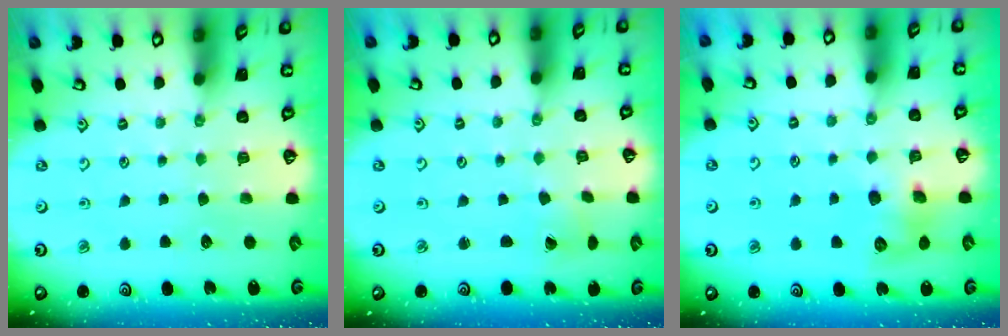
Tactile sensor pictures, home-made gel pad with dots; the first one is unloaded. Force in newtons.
{"total": 1.3, "press": 1.3, "slide": 0.1}
{"total": 10.0, "press": 10.0, "slide": 0.1}